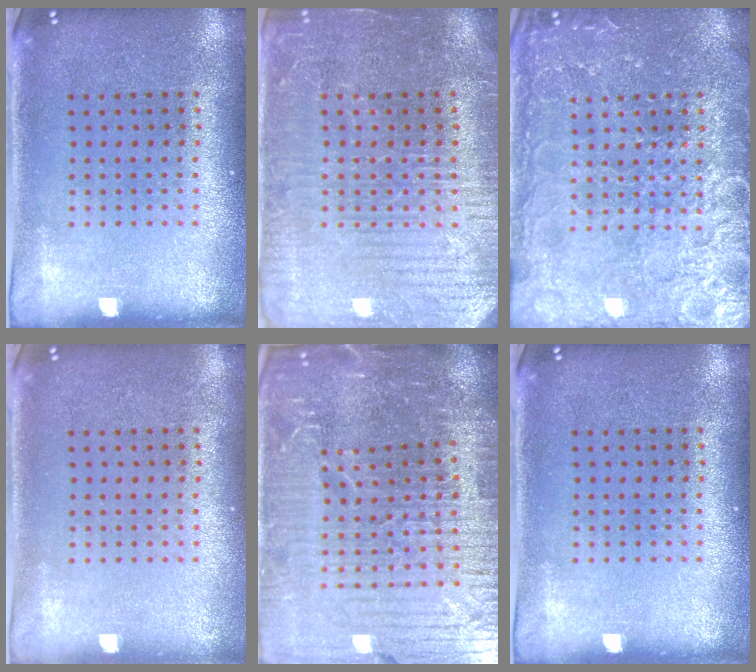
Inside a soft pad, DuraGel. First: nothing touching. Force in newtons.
{"total": 3.7, "press": 3.5, "slide": 1.1}
{"total": 4.3, "press": 4.3, "slide": 0.5}
{"total": 0.0}
{"total": 6.8, "press": 6.0, "slide": 3.3}
{"total": 0.0}